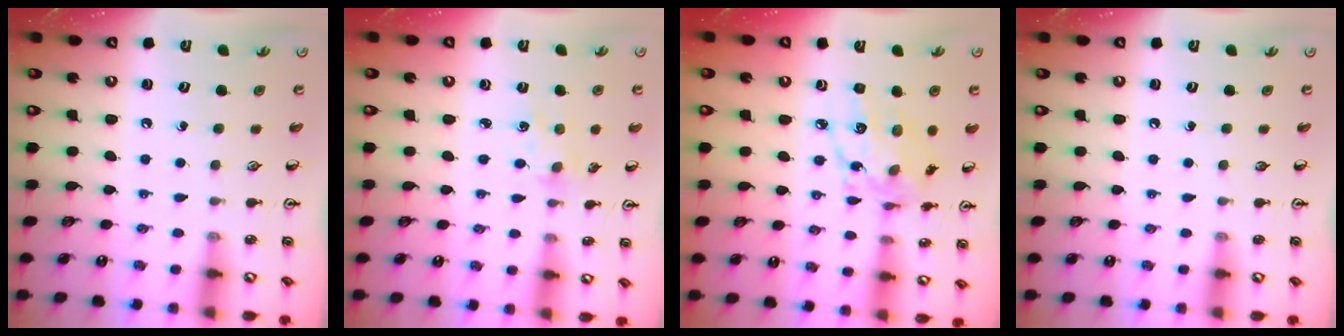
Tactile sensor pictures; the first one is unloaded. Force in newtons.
{"total": 2.9, "press": 2.8, "slide": 0.4}
{"total": 12.1, "press": 12.1, "slide": 0.8}
{"total": 0.0}